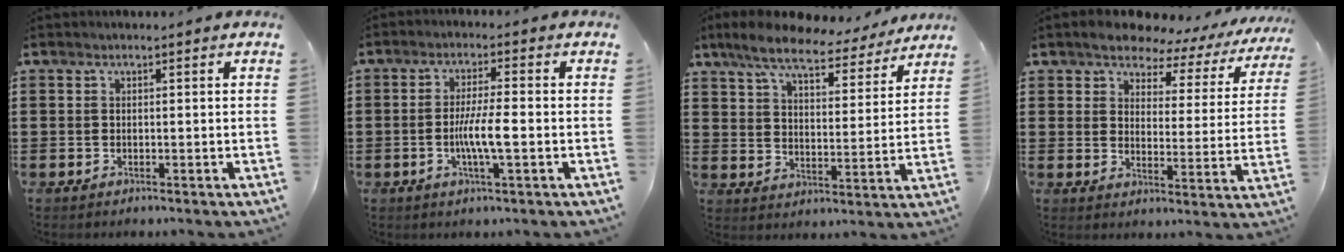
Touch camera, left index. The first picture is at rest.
{"total": 5.9, "force": [-1.2, 0.8, 5.7], "torque": [-0.111, -0.002, -0.028]}
{"total": 8.6, "force": [7.6, 1.5, 3.8], "torque": [-0.103, -0.031, 0.136]}
{"total": 5.3, "force": [5.0, 1.7, 1.0], "torque": [-0.044, -0.030, 0.081]}